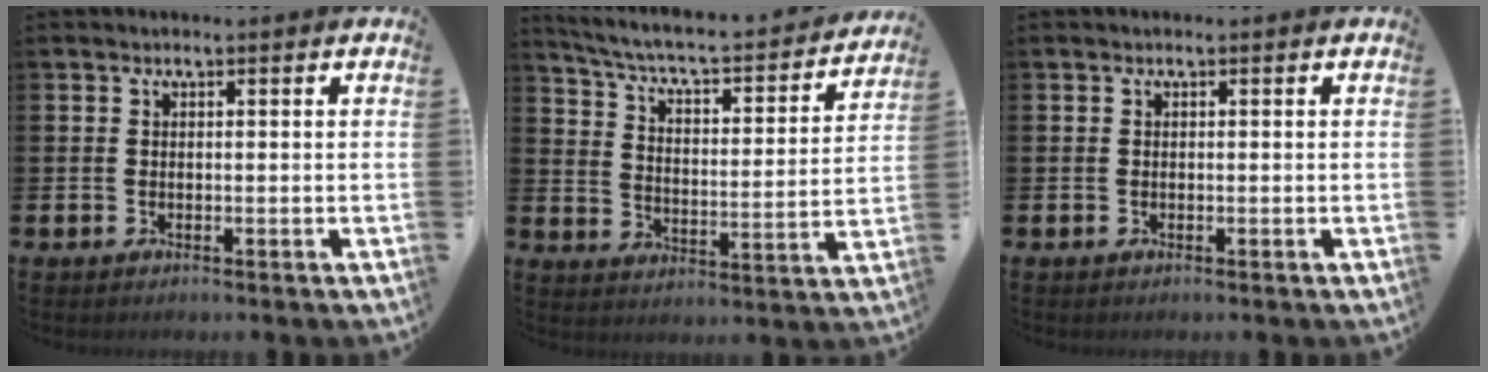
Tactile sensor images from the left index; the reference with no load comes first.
{"total": 6.1, "force": [5.4, 1.2, 2.5], "torque": [-0.076, -0.042, 0.084]}
{"total": 0.0}